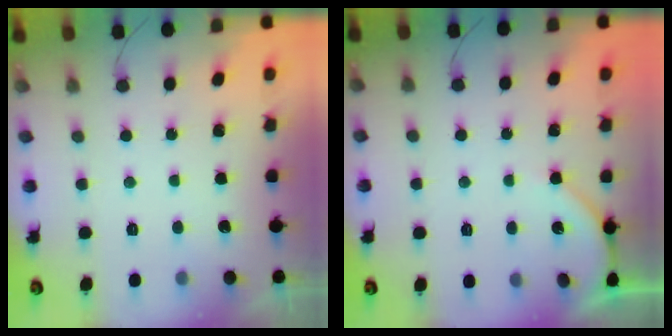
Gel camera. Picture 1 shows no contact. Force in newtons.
{"total": 4.6, "press": 4.6, "slide": 0.7}